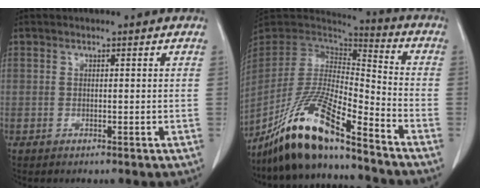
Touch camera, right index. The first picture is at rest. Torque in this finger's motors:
{"motor_torque": [0.97, -0.96, 0.45, 0.21]}